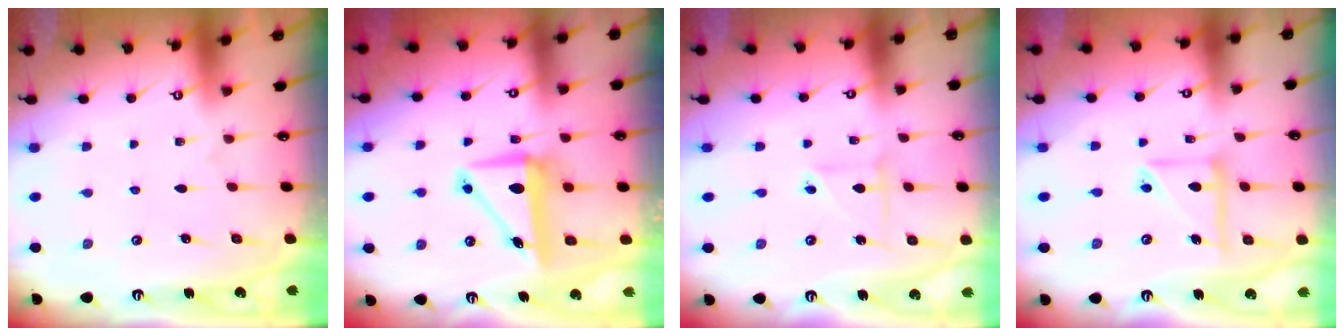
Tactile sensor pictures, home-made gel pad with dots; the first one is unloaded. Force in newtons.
{"total": 8.0, "press": 7.7, "slide": 2.0}
{"total": 2.9, "press": 2.9, "slide": 0.3}
{"total": 12.5, "press": 12.4, "slide": 1.5}